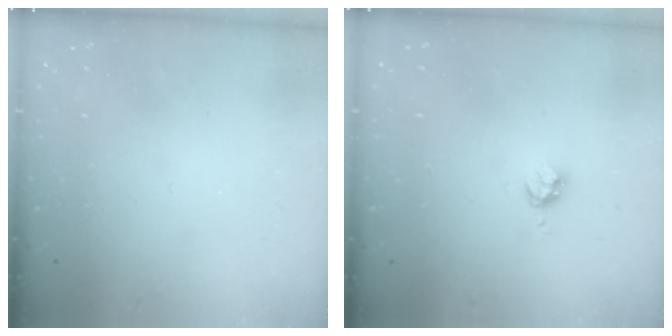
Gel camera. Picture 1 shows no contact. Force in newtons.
{"total": 3.7, "press": 3.7, "slide": 0.4}